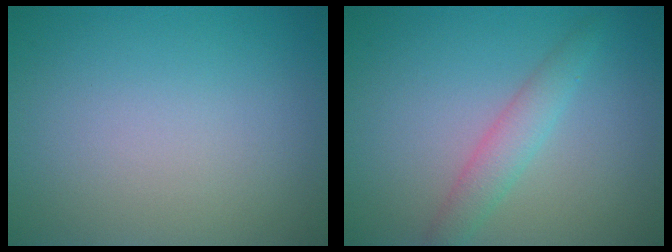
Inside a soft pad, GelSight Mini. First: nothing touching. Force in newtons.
{"total": 2.9, "press": 2.9, "slide": 0.1}